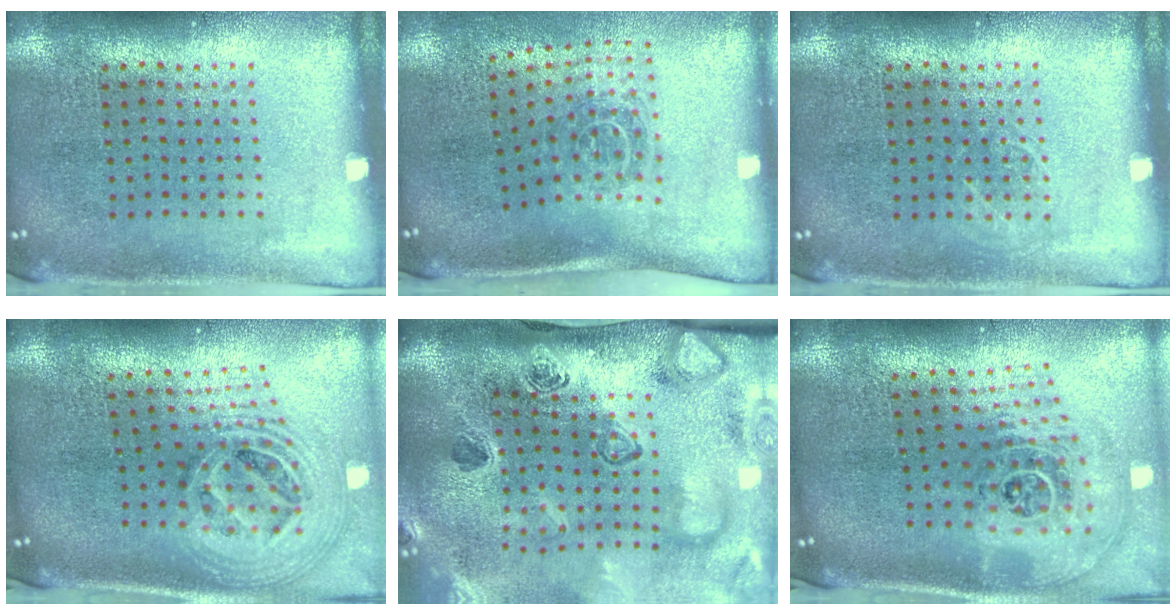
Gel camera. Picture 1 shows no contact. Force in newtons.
{"total": 1.8, "press": 1.2, "slide": 1.4}
{"total": 0.9, "press": 0.8, "slide": 0.2}
{"total": 2.7, "press": 1.9, "slide": 1.9}
{"total": 4.8, "press": 3.3, "slide": 3.4}
{"total": 2.8, "press": 1.8, "slide": 2.1}